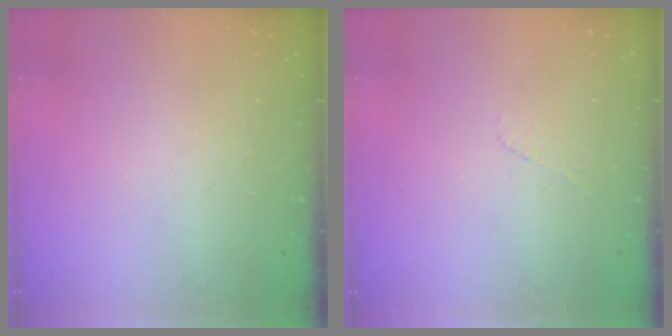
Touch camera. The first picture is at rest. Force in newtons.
{"total": 3.3, "press": 3.3, "slide": 0.4}